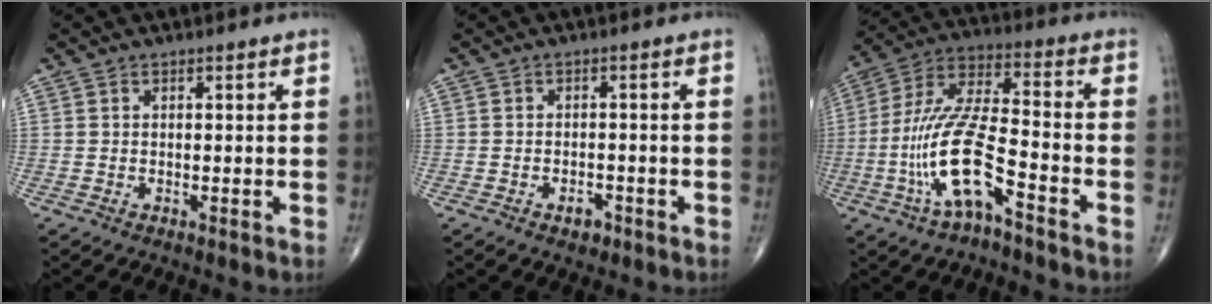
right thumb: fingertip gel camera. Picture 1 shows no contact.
{"total": 2.2, "force": [-1.3, 1.3, 1.2], "torque": [-0.013, 0.007, -0.017]}
{"total": 15.0, "force": [-6.1, 4.2, 13.0], "torque": [-0.272, 0.046, -0.114]}